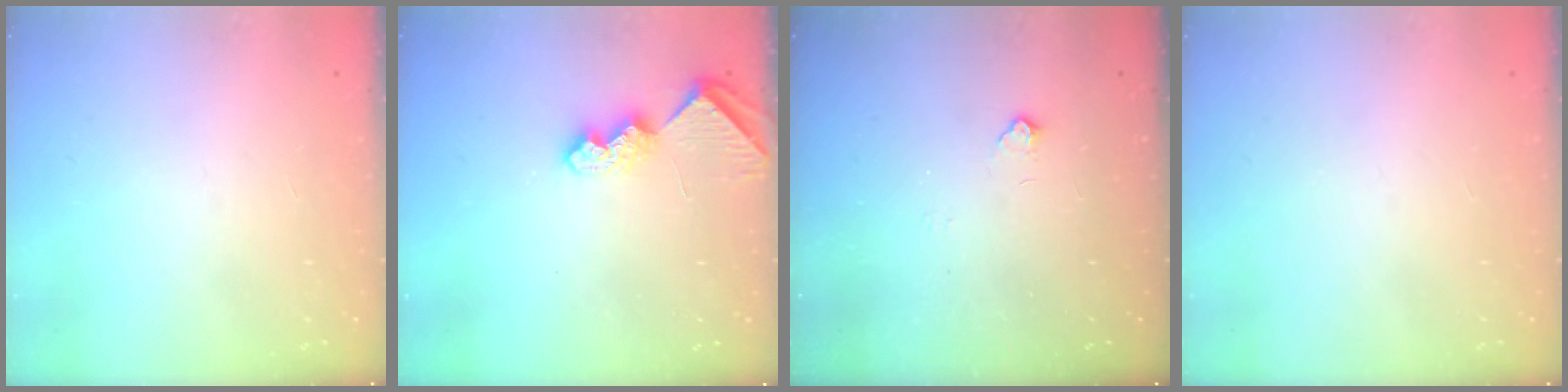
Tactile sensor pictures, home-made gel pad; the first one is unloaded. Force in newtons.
{"total": 6.9, "press": 6.9, "slide": 0.6}
{"total": 3.9, "press": 3.9, "slide": 0.5}
{"total": 0.0}